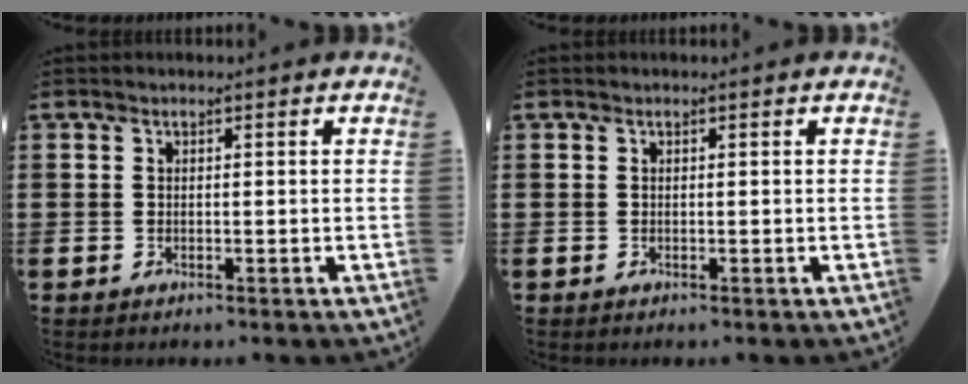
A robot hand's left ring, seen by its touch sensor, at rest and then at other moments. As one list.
[{"total": 0.0}]